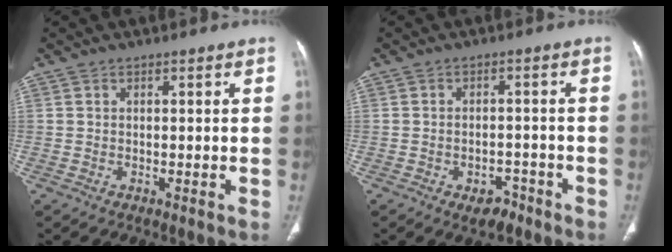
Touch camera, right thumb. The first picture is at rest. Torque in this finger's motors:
{"motor_torque": [-0.33, 0.16, 0.40, 0.28, 0.08]}